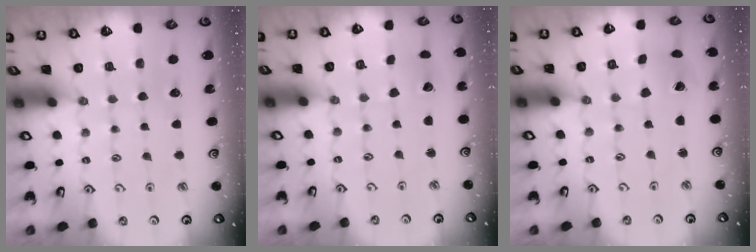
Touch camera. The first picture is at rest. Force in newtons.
{"total": 2.9, "press": 2.9, "slide": 0.1}
{"total": 1.4, "press": 1.4, "slide": 0.2}